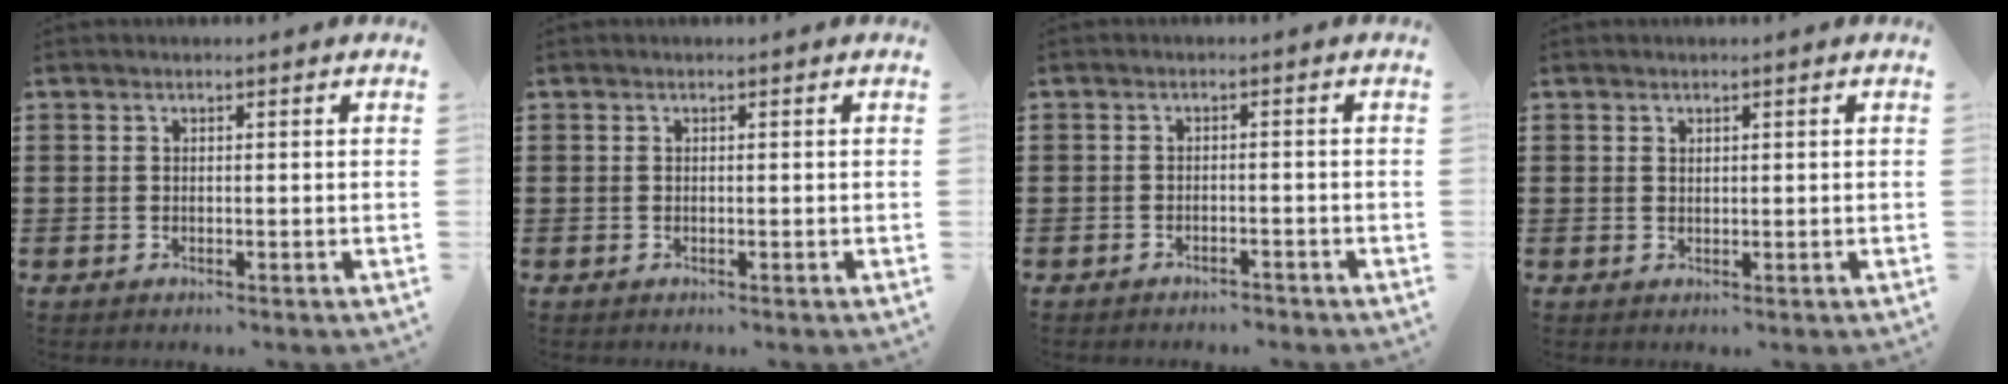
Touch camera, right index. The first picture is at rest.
{"total": 0.0}
{"total": 1.5, "force": [-1.5, 0.2, 0.2], "torque": [-0.009, 0.001, -0.031]}
{"total": 0.7, "force": [0.5, 0.4, 0.2], "torque": [-0.005, 0.002, 0.010]}